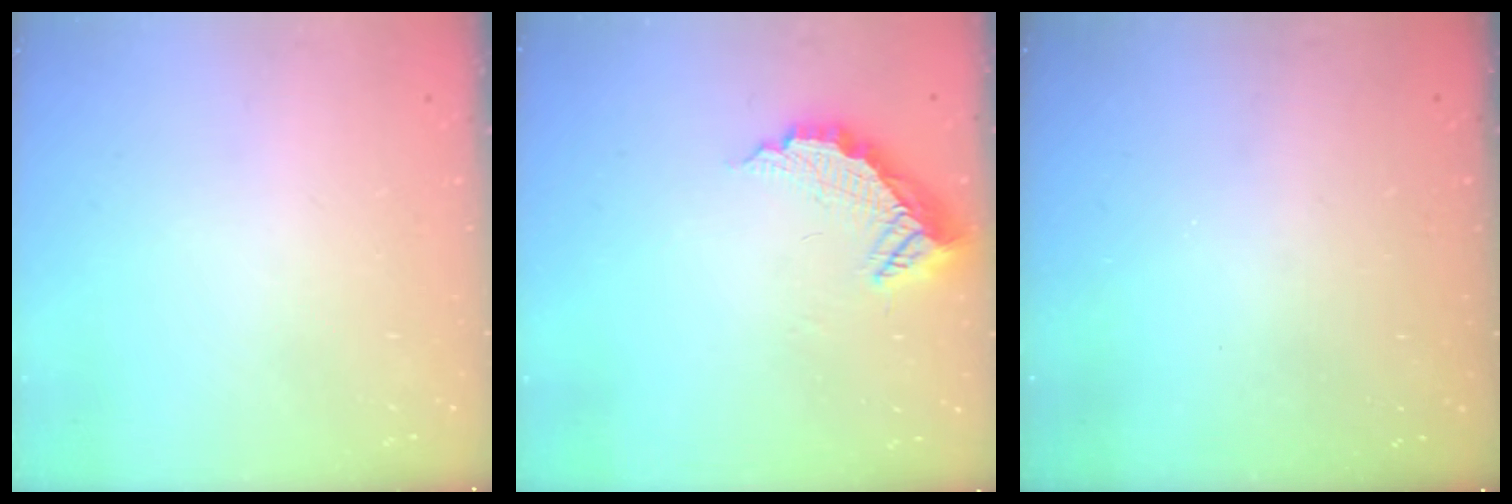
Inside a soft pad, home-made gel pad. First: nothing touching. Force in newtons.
{"total": 9.0, "press": 9.0, "slide": 0.7}
{"total": 2.9, "press": 2.7, "slide": 0.8}